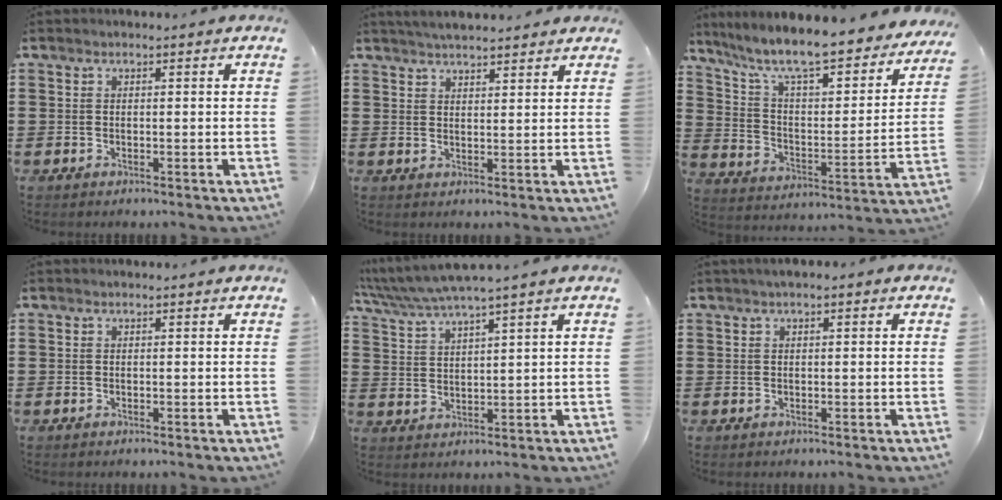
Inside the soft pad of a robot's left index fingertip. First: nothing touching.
{"total": 3.4, "force": [3.3, 0.3, 0.8], "torque": [-0.023, -0.002, 0.062]}
{"total": 9.1, "force": [7.7, 1.1, 4.8], "torque": [-0.126, -0.059, 0.127]}
{"total": 0.0}
{"total": 4.3, "force": [3.8, -0.4, 2.0], "torque": [-0.052, -0.018, 0.065]}
{"total": 0.9, "force": [0.2, 0.3, 0.8], "torque": [-0.014, 0.004, 0.003]}